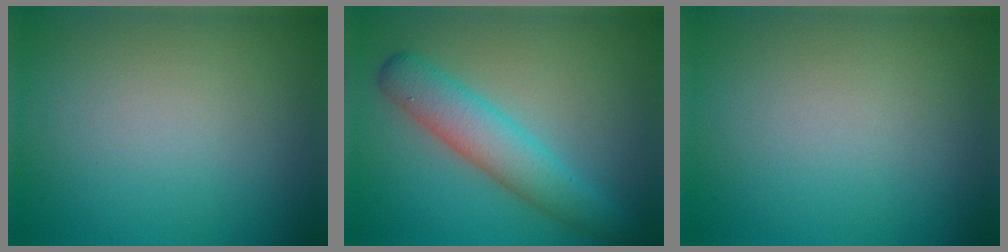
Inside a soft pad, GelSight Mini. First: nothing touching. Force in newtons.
{"total": 4.7, "press": 4.7, "slide": 0.3}
{"total": 0.0}